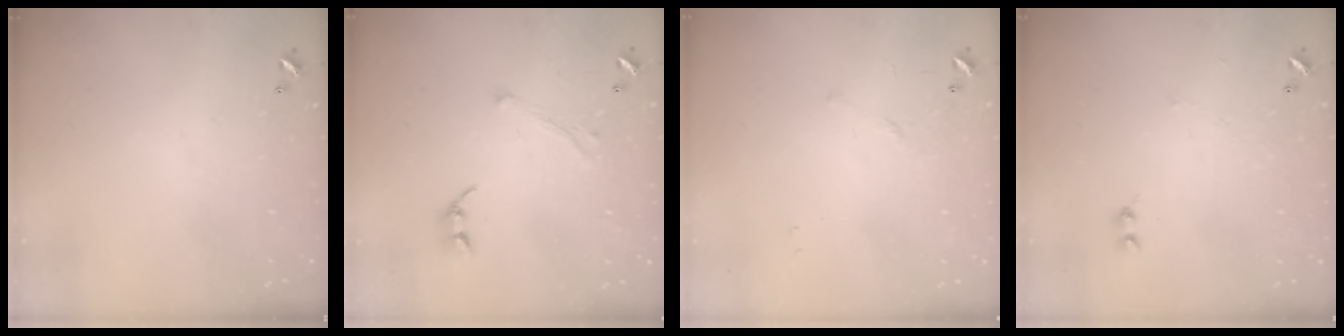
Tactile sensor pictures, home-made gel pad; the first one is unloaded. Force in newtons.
{"total": 2.4, "press": 2.2, "slide": 0.9}
{"total": 6.8, "press": 6.8, "slide": 0.8}
{"total": 1.7, "press": 1.6, "slide": 0.6}